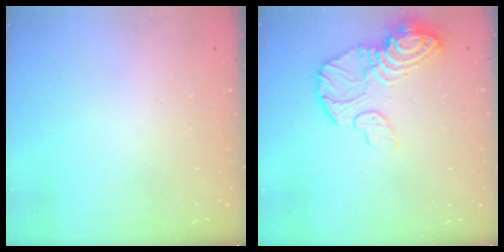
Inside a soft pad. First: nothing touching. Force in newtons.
{"total": 13.3, "press": 13.3, "slide": 0.9}